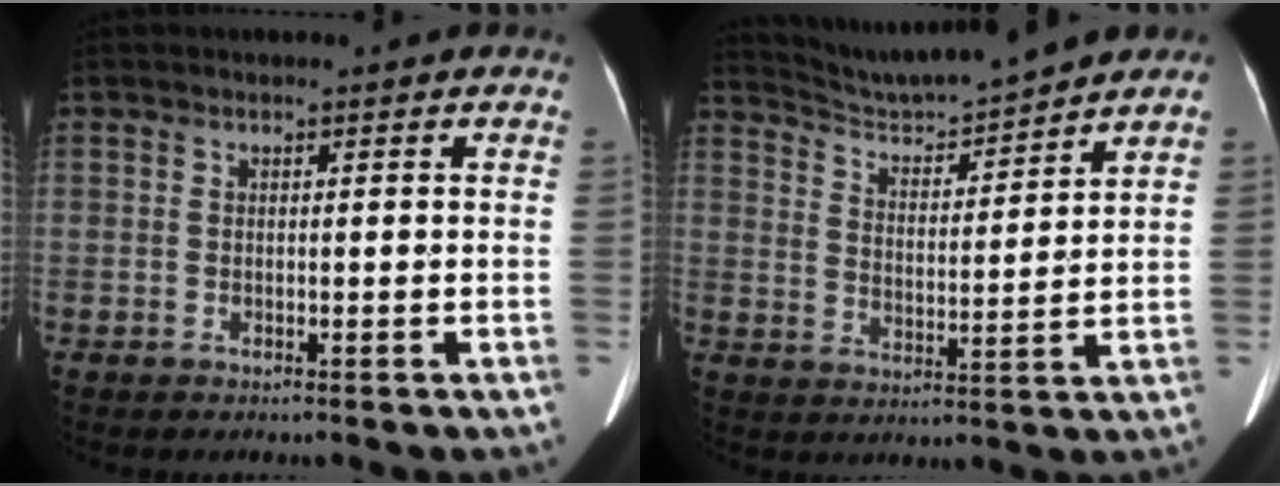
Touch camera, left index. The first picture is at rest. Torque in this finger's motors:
{"motor_torque": [0.16, -1.50, -0.03, 0.05]}